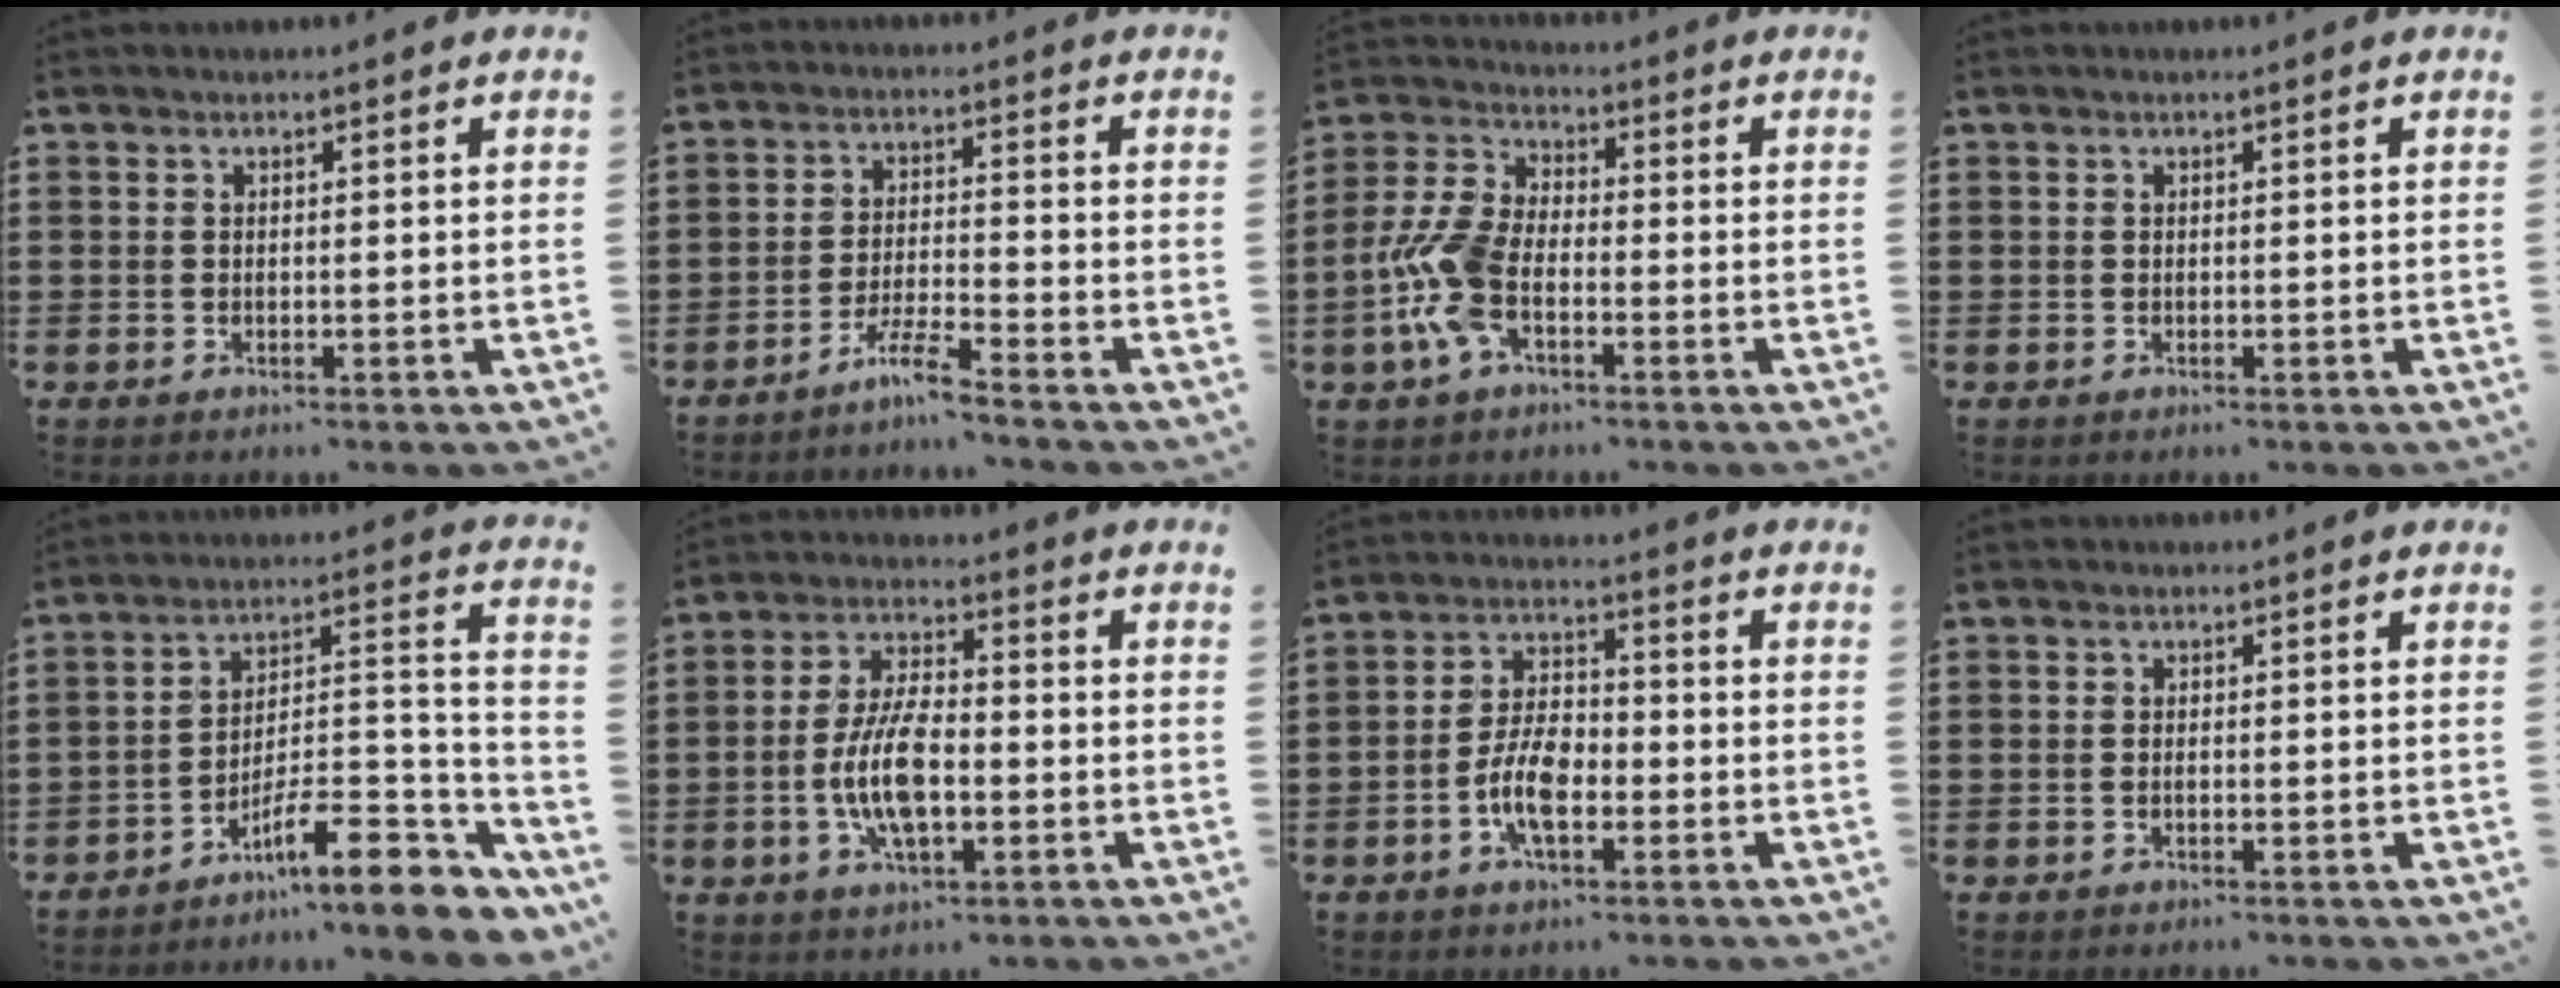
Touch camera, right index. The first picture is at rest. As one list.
[{"total": 5.0, "force": [-4.3, -0.5, 2.4], "torque": [-0.064, -0.012, -0.087]}, {"total": 8.5, "force": [-2.7, 4.4, 6.8], "torque": [-0.179, -0.004, -0.057]}, {"total": 0.0}, {"total": 11.3, "force": [-8.0, 2.7, 7.5], "torque": [-0.114, 0.015, -0.145]}, {"total": 9.1, "force": [-2.0, 3.8, 8.1], "torque": [-0.182, -0.004, -0.042]}, {"total": 7.1, "force": [-2.5, 3.3, 5.7], "torque": [-0.134, 0.001, -0.054]}, {"total": 0.0}]